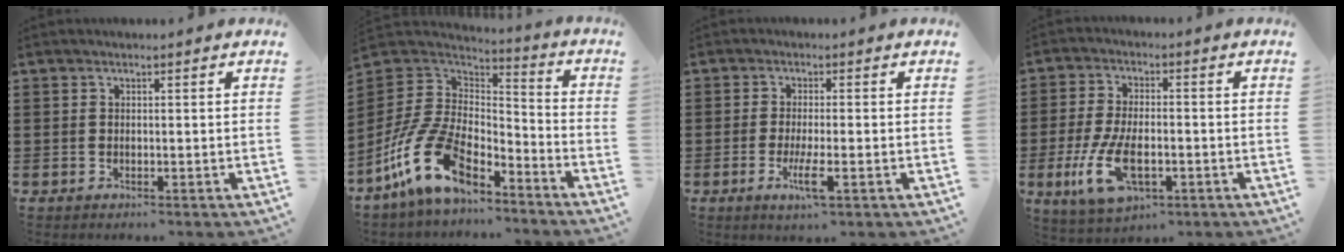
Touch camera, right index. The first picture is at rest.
{"total": 15.2, "force": [-9.5, 6.9, 9.6], "torque": [-0.225, 0.019, -0.182]}
{"total": 4.8, "force": [-1.9, 0.8, 4.4], "torque": [-0.091, -0.014, -0.037]}
{"total": 9.3, "force": [-2.9, 4.5, 7.6], "torque": [-0.178, -0.012, -0.056]}